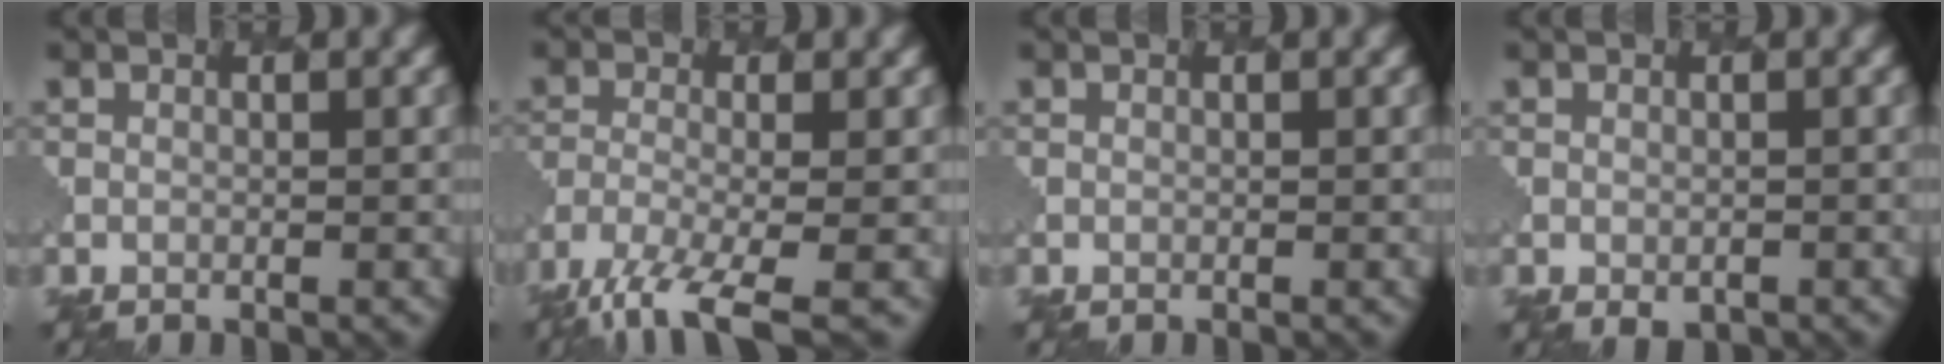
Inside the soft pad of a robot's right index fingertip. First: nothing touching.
{"total": 6.7, "force": [-4.6, 1.6, 4.6], "torque": [-0.086, -0.015, -0.094]}
{"total": 0.0}
{"total": 1.1, "force": [-0.5, 0.8, 0.6], "torque": [-0.010, -0.005, -0.003]}